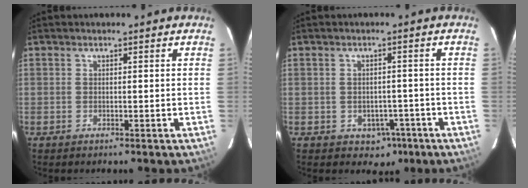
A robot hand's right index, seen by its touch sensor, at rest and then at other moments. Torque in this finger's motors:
{"motor_torque": [0.50, -0.48, 0.10, 0.00]}